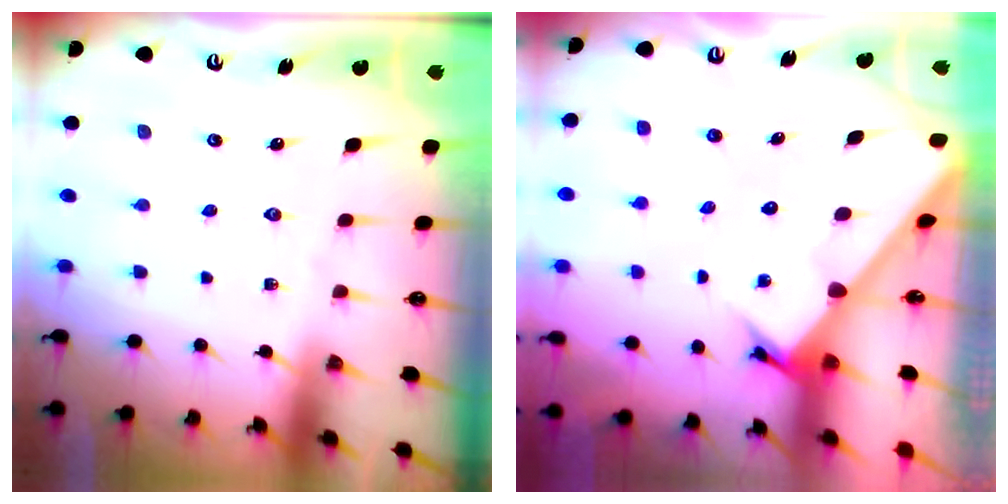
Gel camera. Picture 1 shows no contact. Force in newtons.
{"total": 2.4, "press": 2.4, "slide": 0.2}